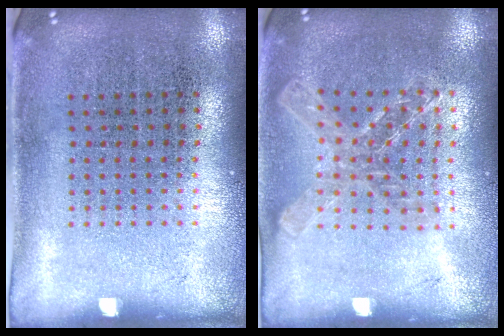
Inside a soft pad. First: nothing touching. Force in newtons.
{"total": 1.4, "press": 1.3, "slide": 0.4}